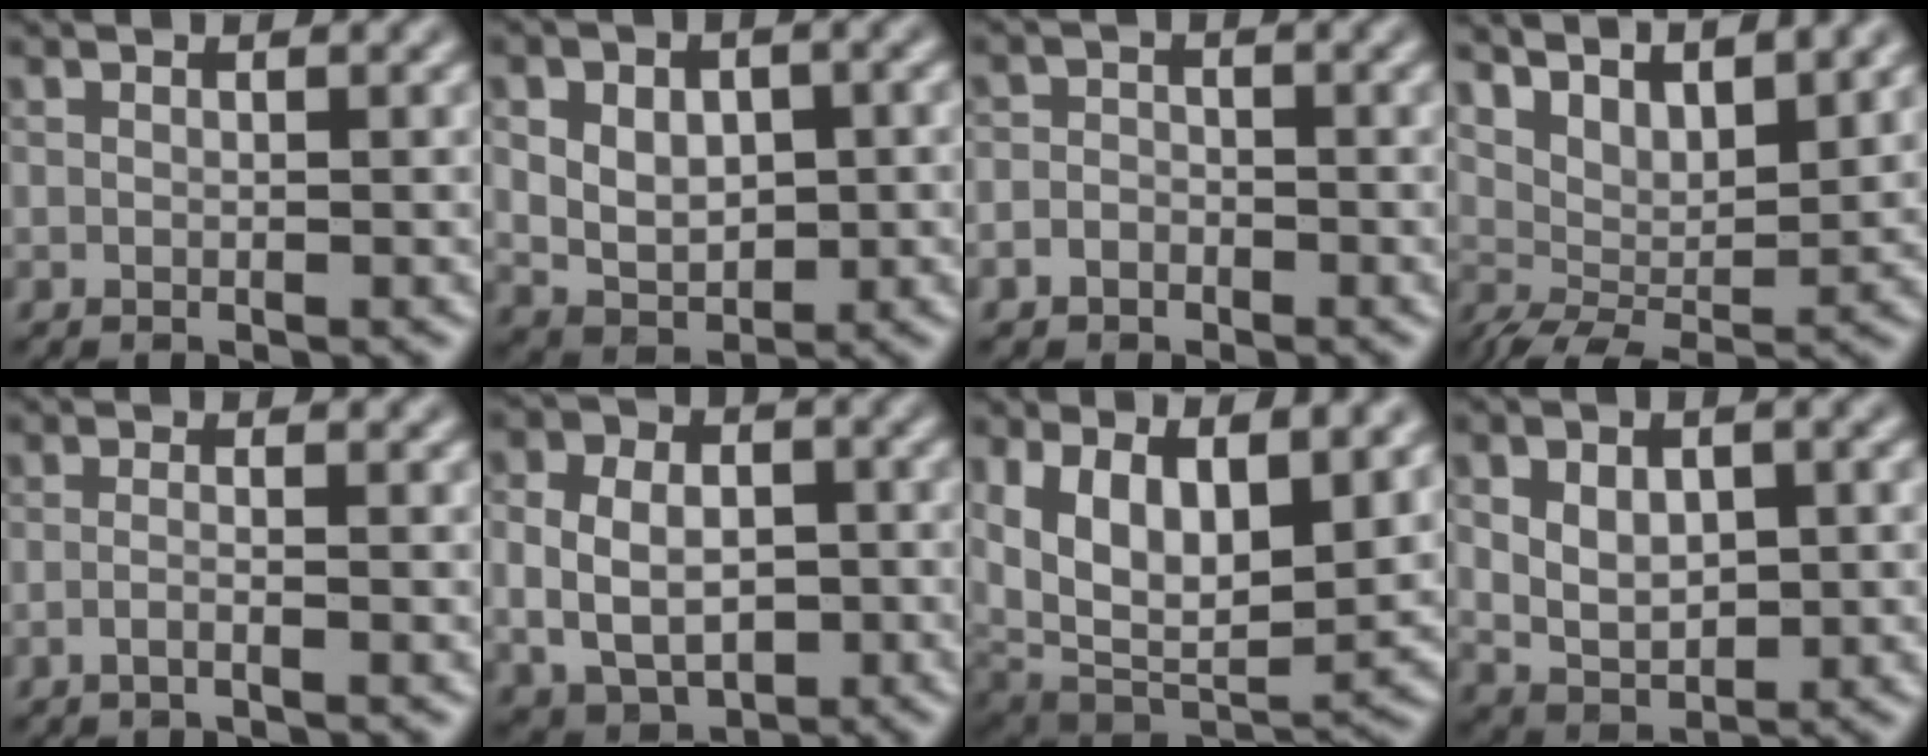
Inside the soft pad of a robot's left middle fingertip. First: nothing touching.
{"total": 6.3, "force": [0.9, 4.4, 4.4], "torque": [-0.071, 0.013, 0.015]}
{"total": 1.9, "force": [-0.9, 1.5, 0.5], "torque": [0.013, 0.004, -0.023]}
{"total": 6.4, "force": [4.9, 1.9, 3.7], "torque": [-0.071, 0.006, 0.078]}
{"total": 1.4, "force": [-0.7, 0.4, 1.2], "torque": [-0.016, -0.001, -0.020]}
{"total": 8.3, "force": [-0.1, 6.6, 5.0], "torque": [-0.080, 0.006, -0.012]}
{"total": 13.8, "force": [4.0, 7.2, 11.1], "torque": [-0.186, -0.004, 0.082]}
{"total": 5.4, "force": [0.6, 3.5, 4.1], "torque": [-0.070, 0.001, 0.016]}